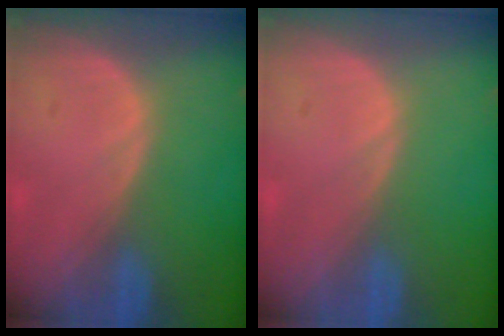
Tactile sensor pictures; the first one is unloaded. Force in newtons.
{"total": 0.0}